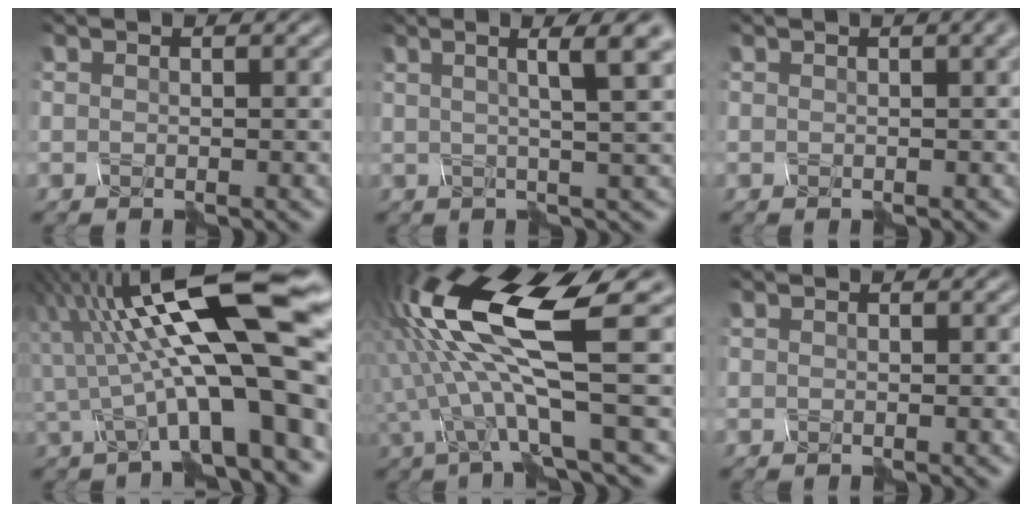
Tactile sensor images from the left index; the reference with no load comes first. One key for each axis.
{"total": 4.2, "fx": 0.7, "fy": -0.3, "fz": 4.1, "tx": -0.061, "ty": -0.006, "tz": 0.039}
{"total": 5.4, "fx": 2.5, "fy": 2.6, "fz": 4.0, "tx": -0.004, "ty": 0.033, "tz": 0.021}
{"total": 11.7, "fx": -1.0, "fy": 2.0, "fz": 11.5, "tx": -0.191, "ty": -0.001, "tz": 0.014}
{"total": 8.9, "fx": -0.9, "fy": 0.8, "fz": 8.9, "tx": -0.206, "ty": -0.010, "tz": 0.022}
{"total": 0.0}